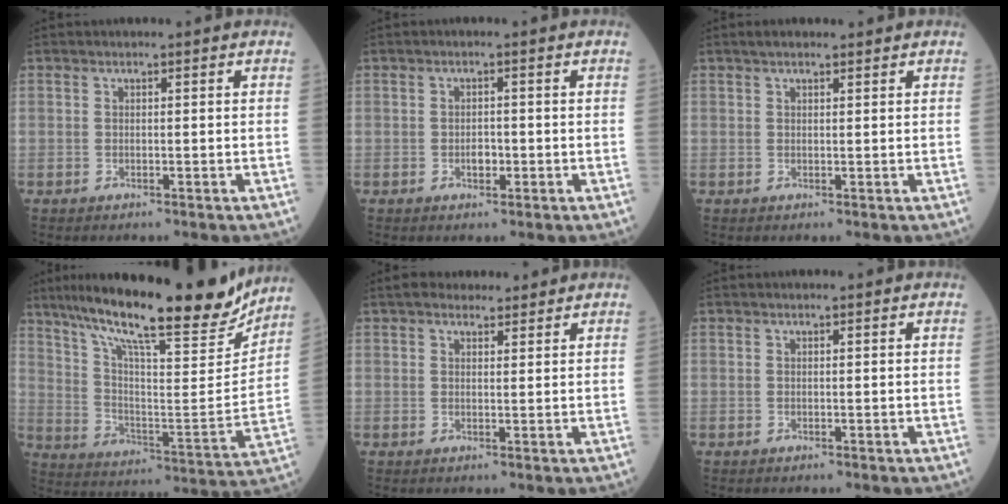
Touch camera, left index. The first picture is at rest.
{"total": 1.7, "force": [-0.6, 1.0, 1.2], "torque": [-0.019, 0.003, -0.007]}
{"total": 2.7, "force": [2.2, 0.6, 1.4], "torque": [-0.022, 0.026, 0.036]}
{"total": 24.4, "force": [20.3, 3.0, 13.2], "torque": [-0.230, -0.027, 0.303]}
{"total": 5.1, "force": [4.4, 1.8, 1.8], "torque": [-0.018, 0.026, 0.070]}
{"total": 0.0}